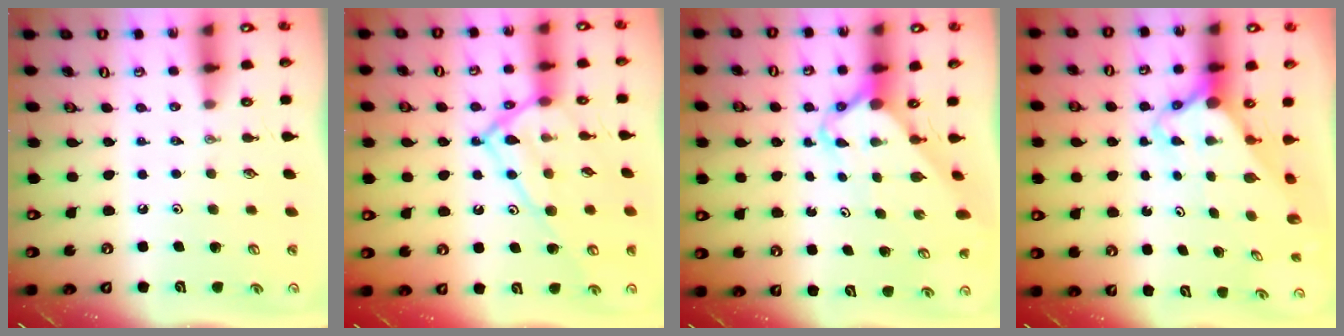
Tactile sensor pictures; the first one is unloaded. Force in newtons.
{"total": 16.4, "press": 16.4, "slide": 1.0}
{"total": 4.6, "press": 4.6, "slide": 0.3}
{"total": 3.8, "press": 3.8, "slide": 0.2}